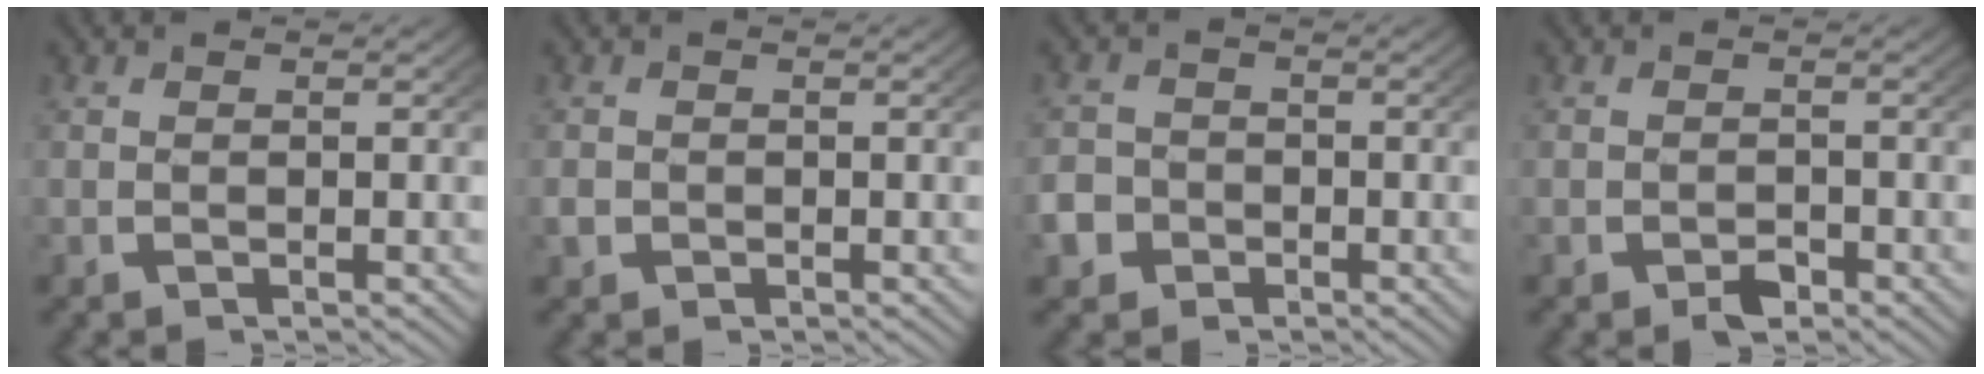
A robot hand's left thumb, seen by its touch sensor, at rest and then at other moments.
{"total": 1.3, "force": [-0.4, 1.2, 0.4], "torque": [-0.013, -0.004, -0.009]}
{"total": 4.2, "force": [-1.9, 3.7, 0.7], "torque": [-0.025, -0.015, -0.033]}
{"total": 1.6, "force": [-1.0, 1.0, 0.8], "torque": [-0.009, -0.010, -0.017]}